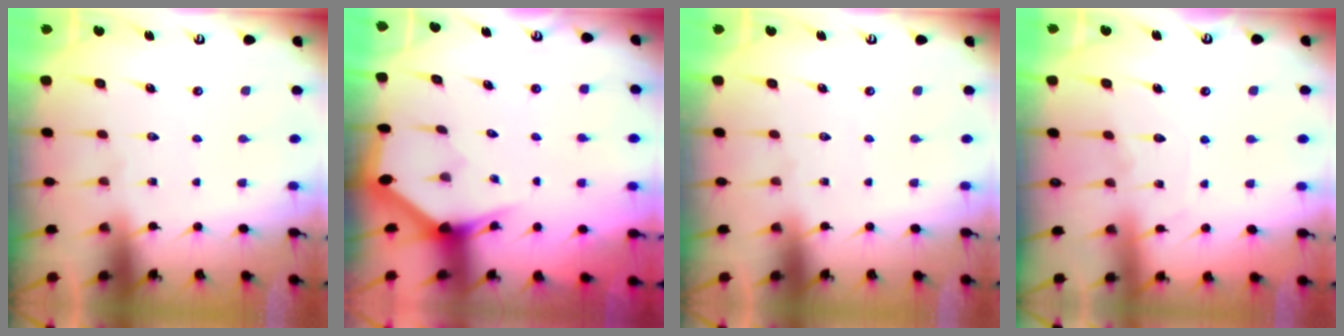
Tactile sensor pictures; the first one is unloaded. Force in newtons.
{"total": 3.0, "press": 3.0, "slide": 0.0}
{"total": 0.0}
{"total": 7.6, "press": 7.6, "slide": 0.7}